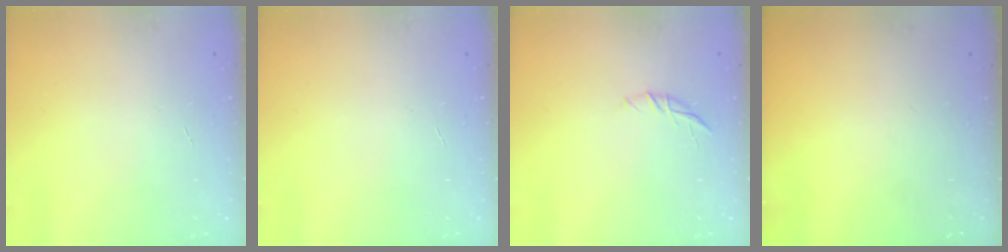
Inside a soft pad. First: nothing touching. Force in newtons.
{"total": 0.0}
{"total": 6.8, "press": 6.6, "slide": 1.6}
{"total": 0.0}